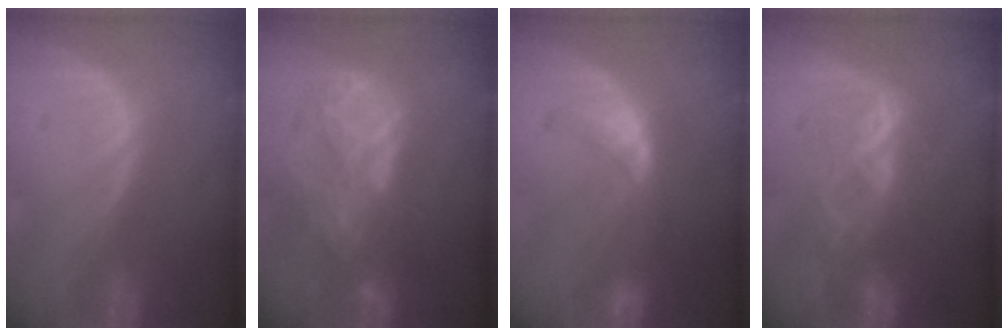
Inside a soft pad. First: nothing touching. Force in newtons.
{"total": 9.2, "press": 7.8, "slide": 4.8}
{"total": 5.9, "press": 5.8, "slide": 1.0}
{"total": 5.9, "press": 5.9, "slide": 0.8}